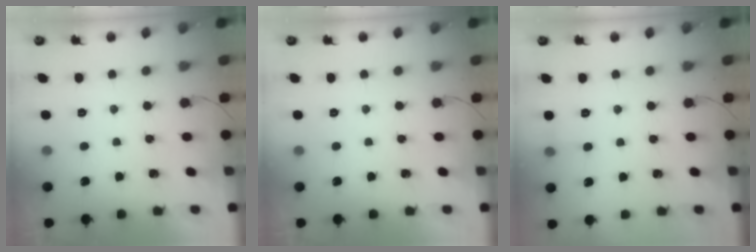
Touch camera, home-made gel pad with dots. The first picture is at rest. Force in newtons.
{"total": 0.0}
{"total": 4.8, "press": 4.6, "slide": 1.5}